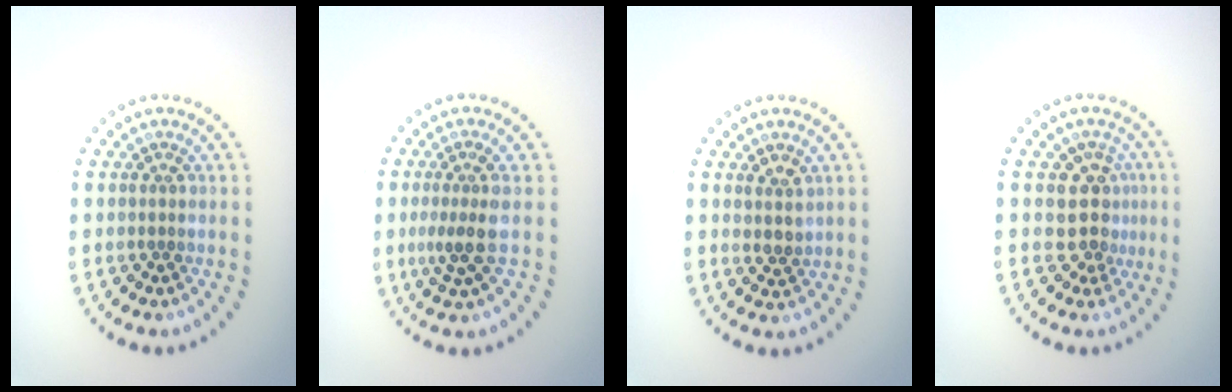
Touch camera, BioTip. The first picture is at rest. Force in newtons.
{"total": 2.7, "press": 2.0, "slide": 1.8}
{"total": 1.8, "press": 1.5, "slide": 1.0}
{"total": 3.4, "press": 2.8, "slide": 1.9}